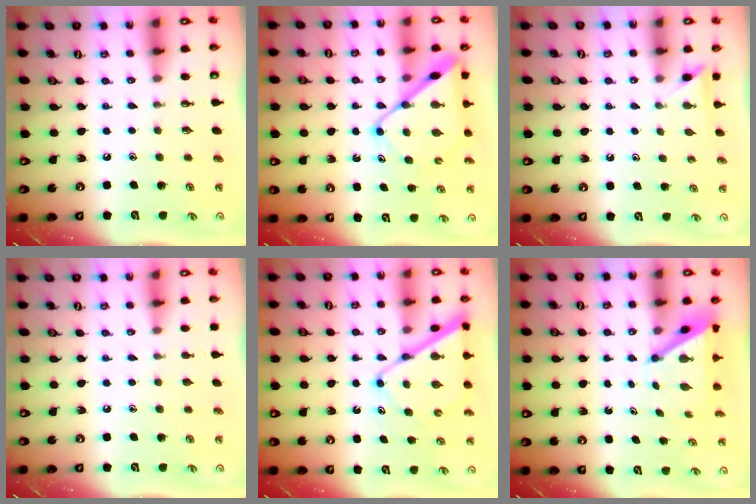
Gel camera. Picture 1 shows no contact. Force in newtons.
{"total": 12.7, "press": 12.6, "slide": 1.2}
{"total": 2.3, "press": 2.3, "slide": 0.2}
{"total": 0.0}
{"total": 10.7, "press": 10.6, "slide": 1.0}
{"total": 6.1, "press": 6.1, "slide": 0.3}